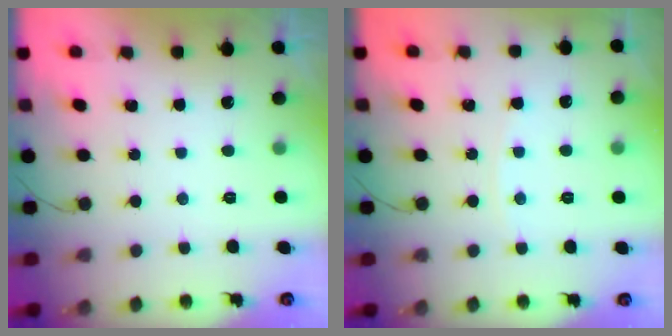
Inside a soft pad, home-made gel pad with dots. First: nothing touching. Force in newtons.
{"total": 2.7, "press": 2.7, "slide": 0.5}